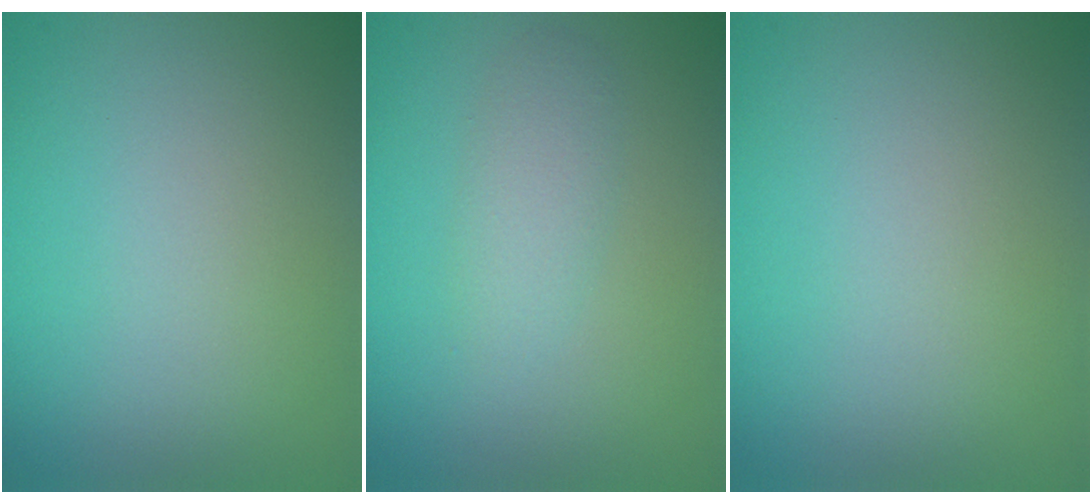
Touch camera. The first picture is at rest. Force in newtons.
{"total": 1.8, "press": 1.8, "slide": 0.0}
{"total": 0.0}